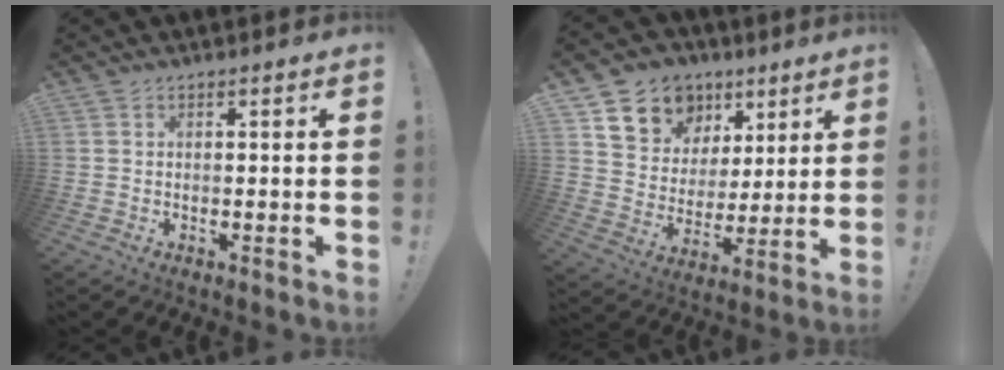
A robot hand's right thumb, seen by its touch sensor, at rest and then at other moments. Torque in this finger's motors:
{"motor_torque": [1.48, 1.64, 0.14, 0.07, 0.01]}